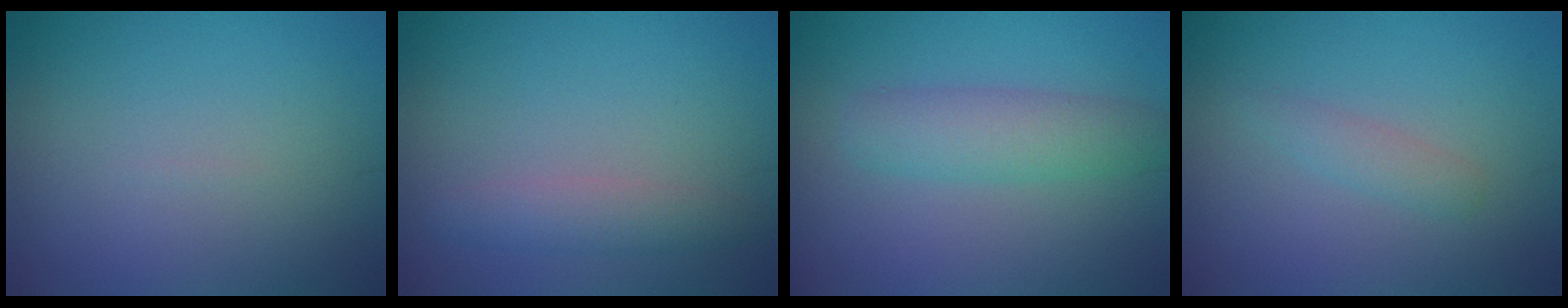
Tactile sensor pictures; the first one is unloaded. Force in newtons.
{"total": 2.1, "press": 2.1, "slide": 0.0}
{"total": 3.5, "press": 3.5, "slide": 0.1}
{"total": 1.4, "press": 1.4, "slide": 0.1}